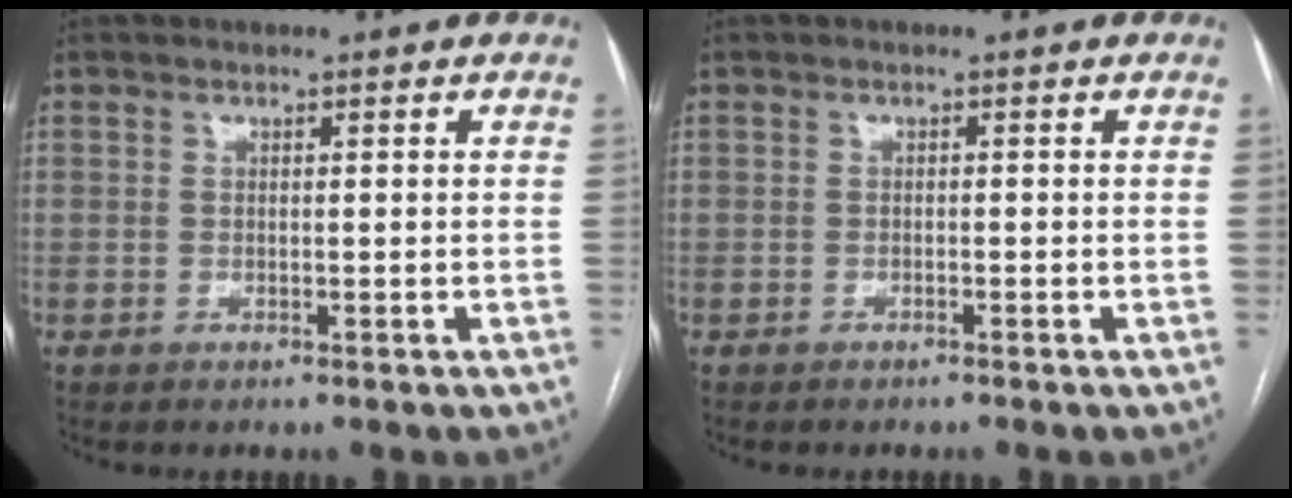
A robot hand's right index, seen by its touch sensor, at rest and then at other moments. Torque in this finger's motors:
{"motor_torque": [0.07, 0.00, 0.02, 0.01]}